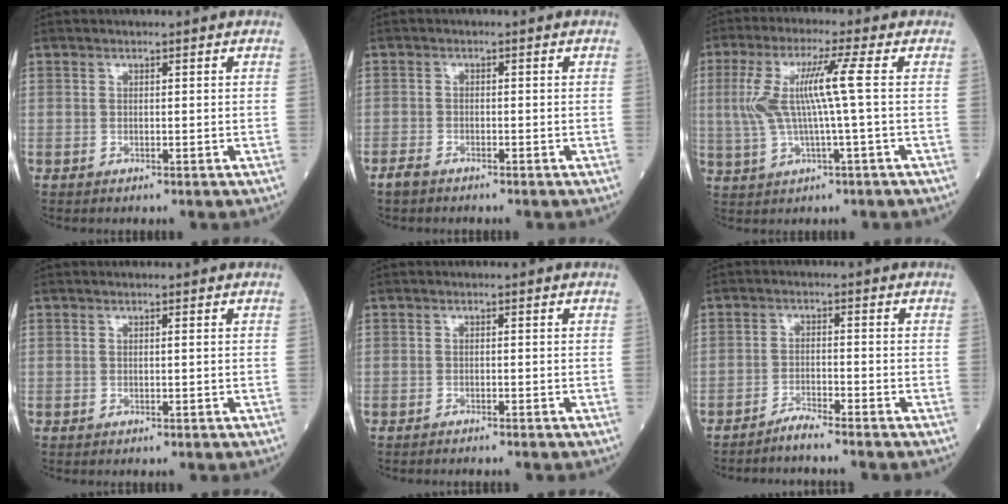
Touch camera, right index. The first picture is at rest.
{"total": 1.9, "force": [-1.7, 0.6, 0.8], "torque": [-0.024, -0.002, -0.031]}
{"total": 8.7, "force": [0.8, -0.4, 8.7], "torque": [-0.189, 0.016, 0.020]}
{"total": 0.0}
{"total": 2.1, "force": [-2.0, -0.1, 0.9], "torque": [-0.012, 0.001, -0.024]}
{"total": 3.0, "force": [-2.8, -0.9, 0.6], "torque": [-0.013, -0.010, -0.055]}